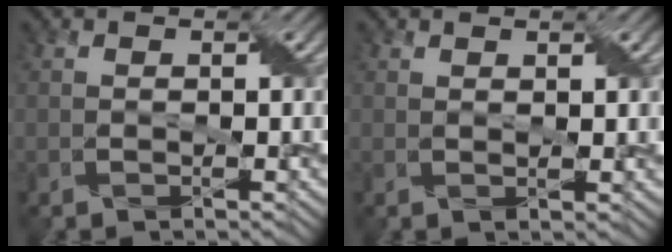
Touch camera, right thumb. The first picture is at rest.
{"total": 1.2, "force": [0.9, -0.5, 0.5], "torque": [-0.009, -0.002, 0.025]}